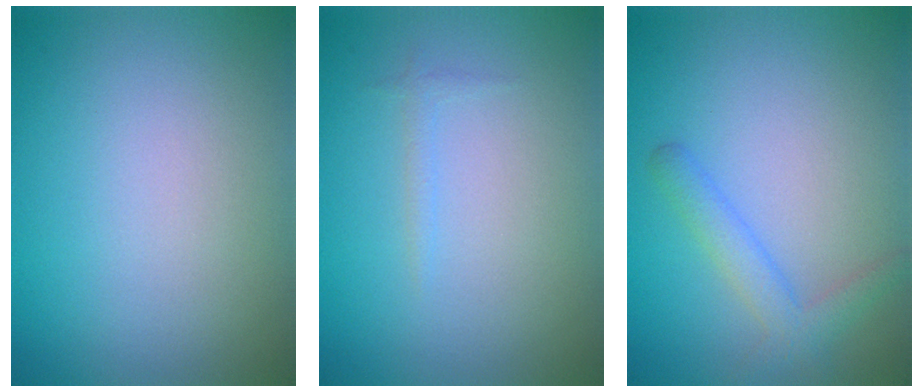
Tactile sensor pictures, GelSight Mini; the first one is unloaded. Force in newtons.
{"total": 0.6, "press": 0.6, "slide": 0.1}
{"total": 2.3, "press": 2.3, "slide": 0.1}